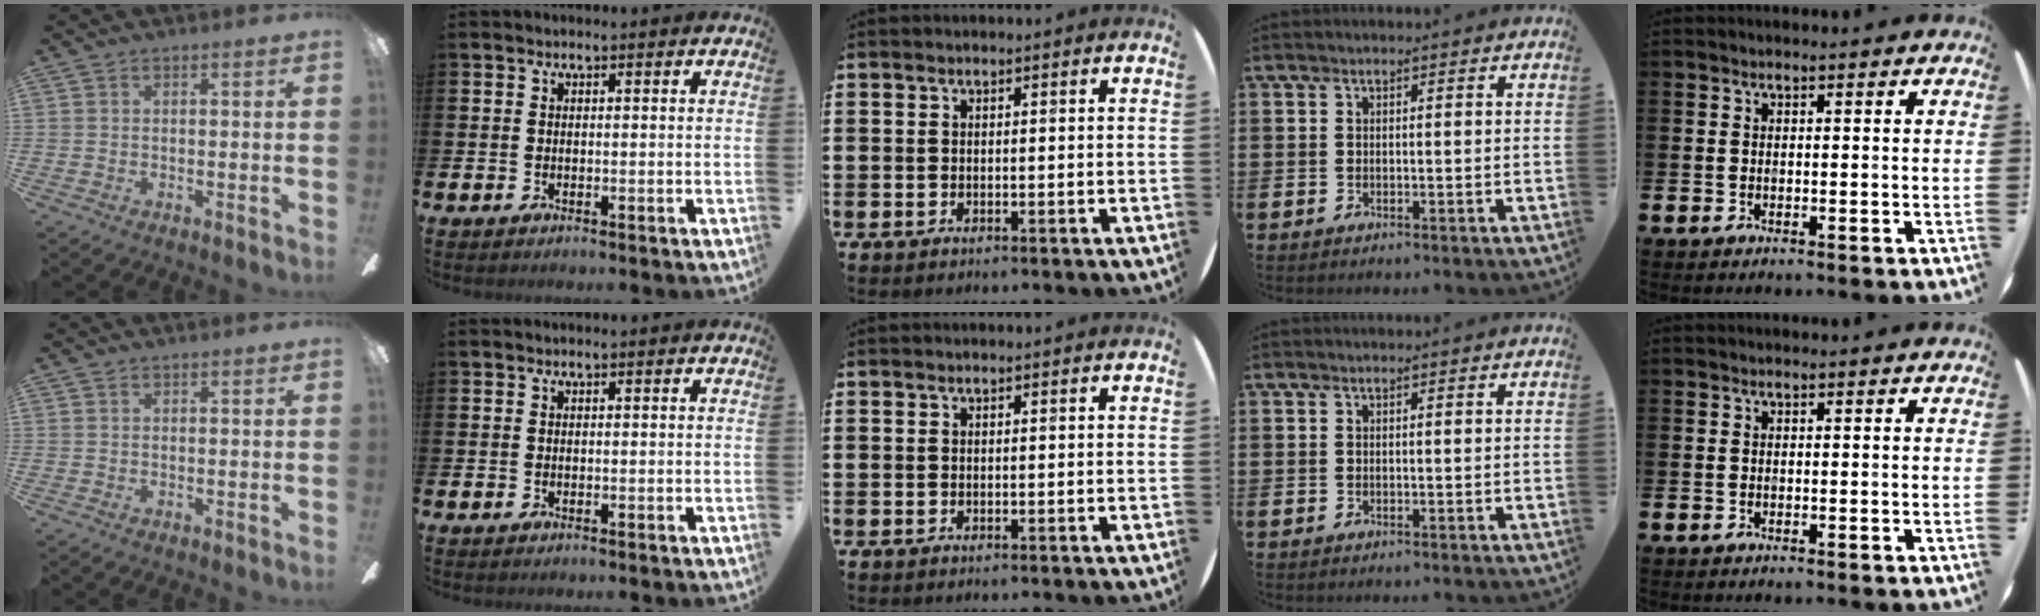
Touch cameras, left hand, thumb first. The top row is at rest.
{}